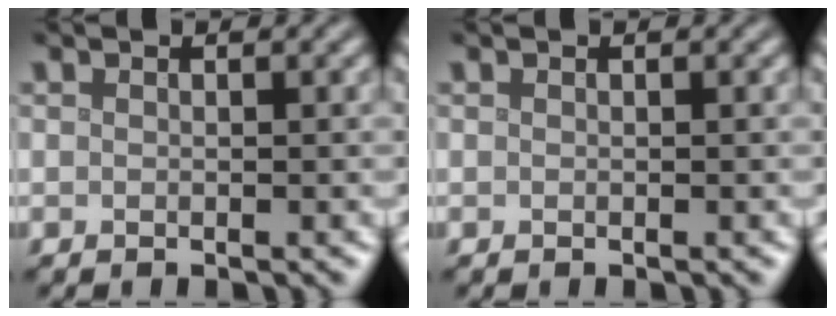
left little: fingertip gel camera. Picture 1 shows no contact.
{"total": 0.0}